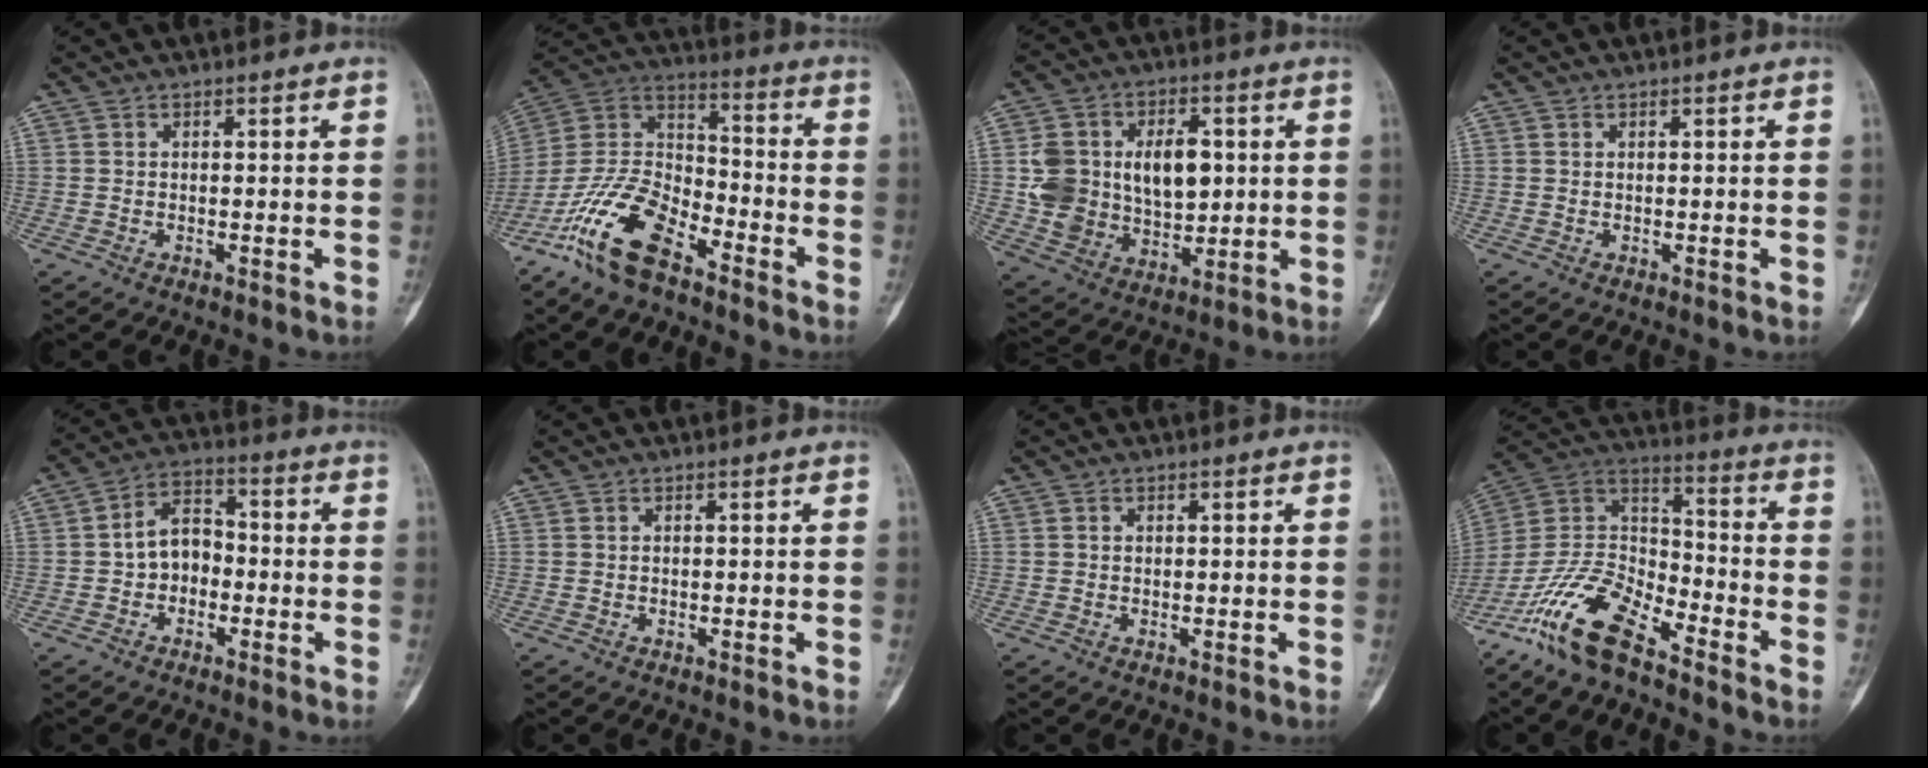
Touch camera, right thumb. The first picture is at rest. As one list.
[{"total": 16.1, "force": [-10.5, 6.8, 10.1], "torque": [-0.197, 0.066, -0.208]}, {"total": 17.0, "force": [2.2, 12.1, 11.7], "torque": [-0.167, 0.000, 0.054]}, {"total": 0.0}, {"total": 7.5, "force": [-1.2, 5.6, 4.9], "torque": [-0.057, 0.033, -0.037]}, {"total": 0.0}, {"total": 0.5, "force": [0.1, 0.5, 0.2], "torque": [0.000, 0.001, -0.001]}, {"total": 15.8, "force": [-11.3, 5.7, 9.4], "torque": [-0.175, 0.075, -0.223]}]